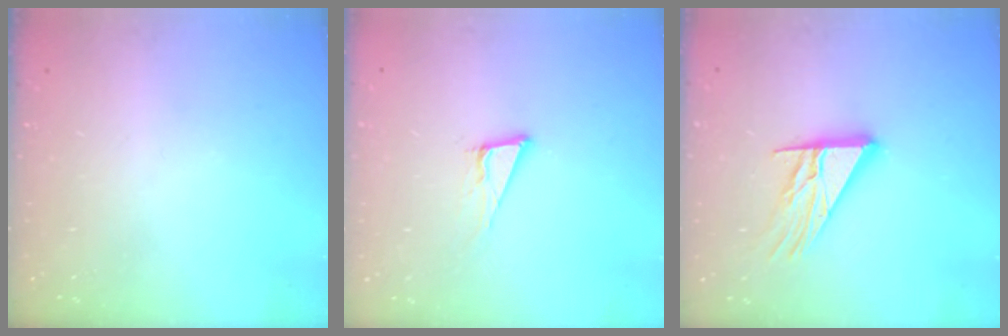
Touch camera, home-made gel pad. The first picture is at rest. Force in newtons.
{"total": 8.3, "press": 7.6, "slide": 3.4}
{"total": 13.6, "press": 13.5, "slide": 1.3}